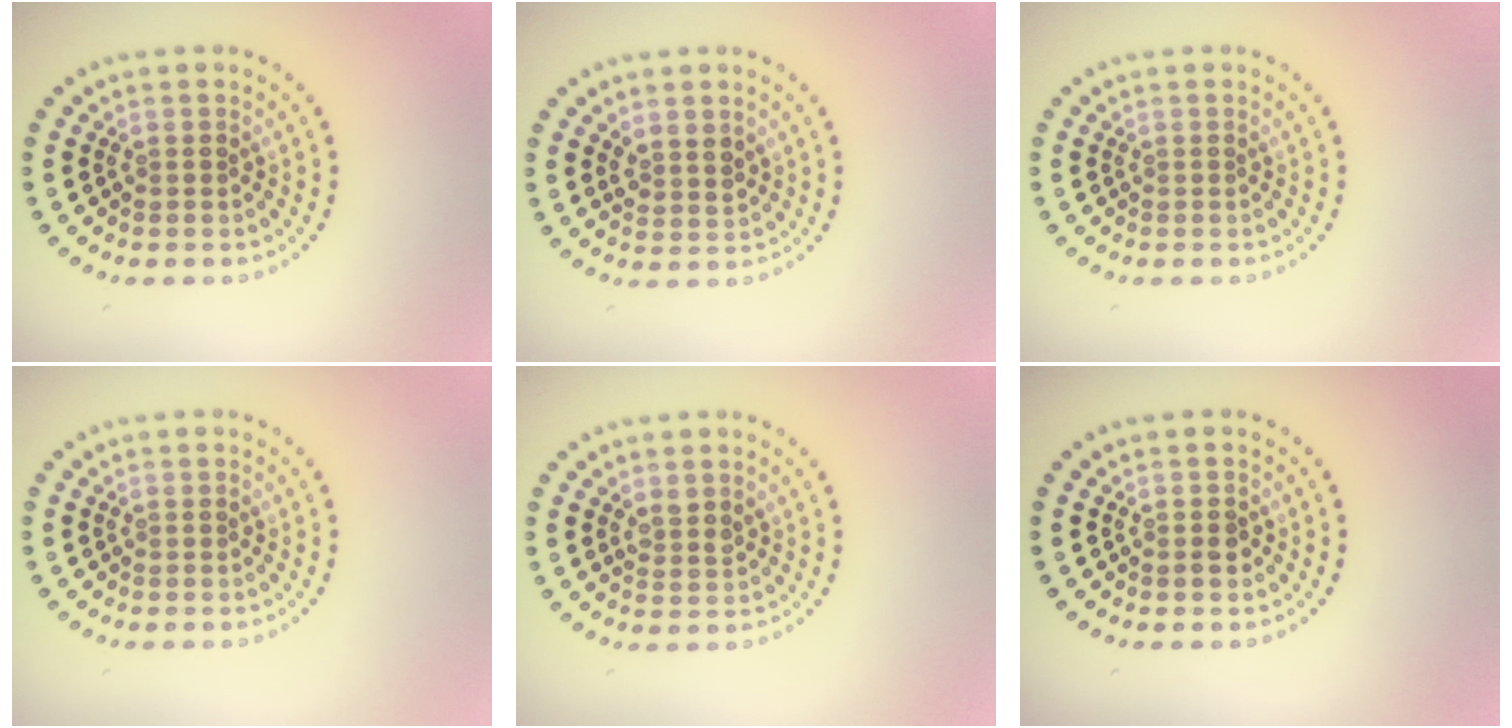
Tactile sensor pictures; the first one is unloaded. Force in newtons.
{"total": 1.9, "press": 1.7, "slide": 1.0}
{"total": 0.0}
{"total": 0.0}
{"total": 1.4, "press": 1.2, "slide": 0.8}
{"total": 1.3, "press": 1.2, "slide": 0.4}